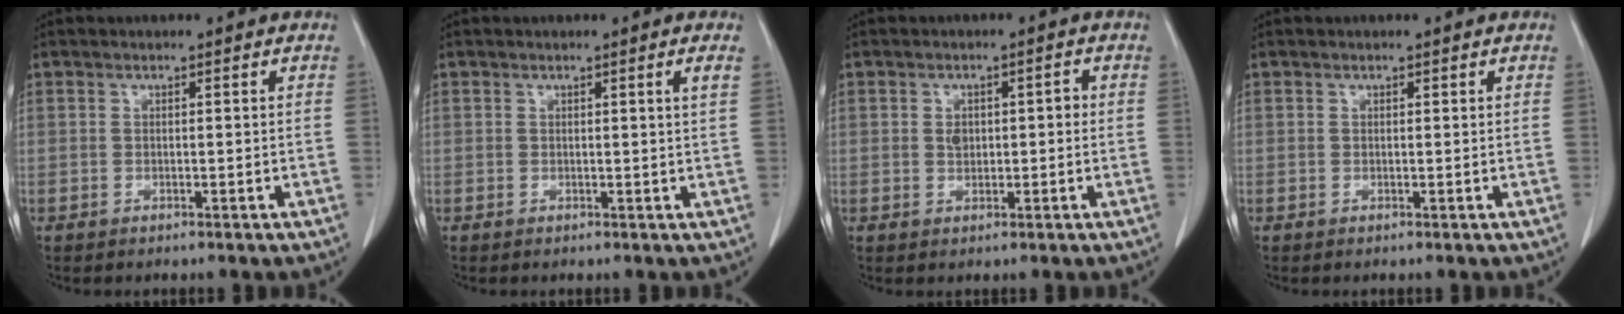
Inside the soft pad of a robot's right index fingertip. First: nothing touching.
{"total": 1.0, "force": [0.4, -0.4, 0.8], "torque": [-0.018, -0.005, 0.009]}
{"total": 2.8, "force": [0.1, 1.9, 2.1], "torque": [-0.031, 0.012, 0.006]}
{"total": 0.0}